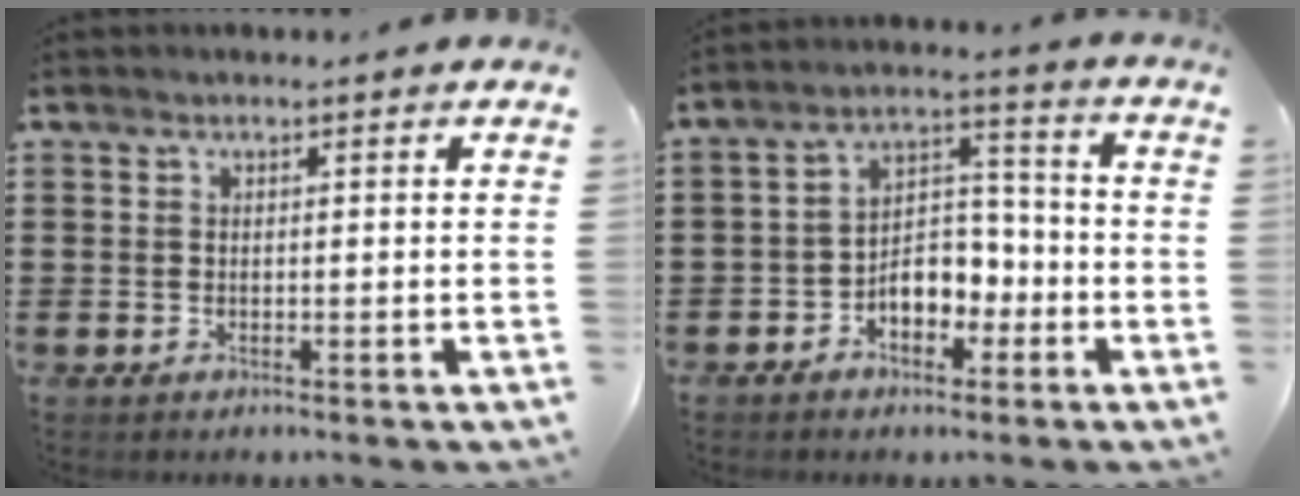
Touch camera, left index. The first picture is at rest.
{"total": 5.7, "force": [-3.1, 3.9, 2.8], "torque": [-0.047, 0.011, -0.061]}